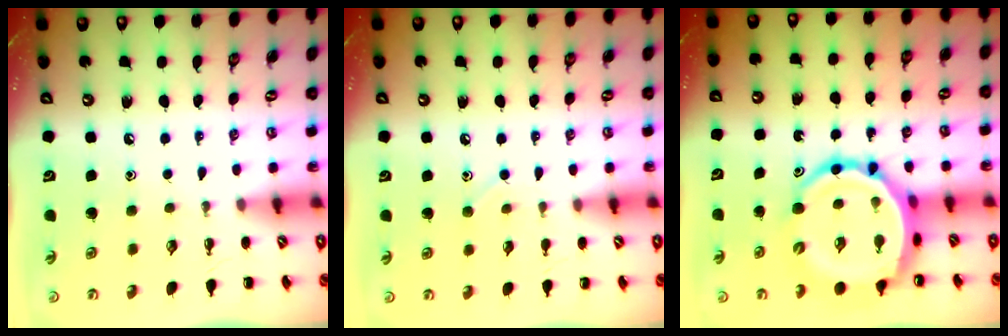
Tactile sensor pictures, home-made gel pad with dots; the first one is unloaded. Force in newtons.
{"total": 5.9, "press": 5.5, "slide": 2.1}
{"total": 15.1, "press": 14.4, "slide": 4.3}